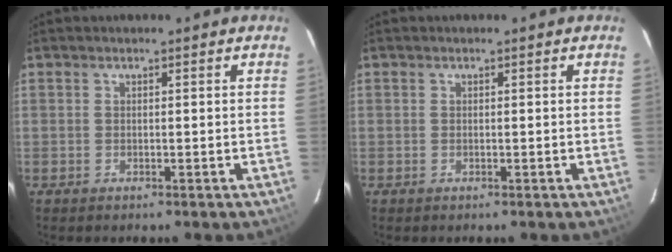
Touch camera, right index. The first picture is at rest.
{"total": 0.0}